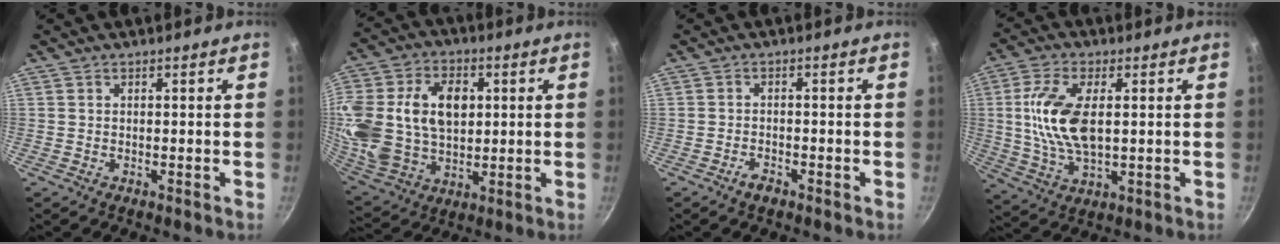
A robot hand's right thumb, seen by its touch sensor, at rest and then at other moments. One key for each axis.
{"total": 25.0, "fx": 4.1, "fy": 17.5, "fz": 17.4, "tx": -0.370, "ty": 0.015, "tz": 0.082}
{"total": 2.2, "fx": -1.6, "fy": 0.9, "fz": 1.3, "tx": -0.024, "ty": 0.015, "tz": -0.030}
{"total": 13.0, "fx": 1.5, "fy": 6.5, "fz": 11.2, "tx": -0.217, "ty": 0.000, "tz": 0.030}